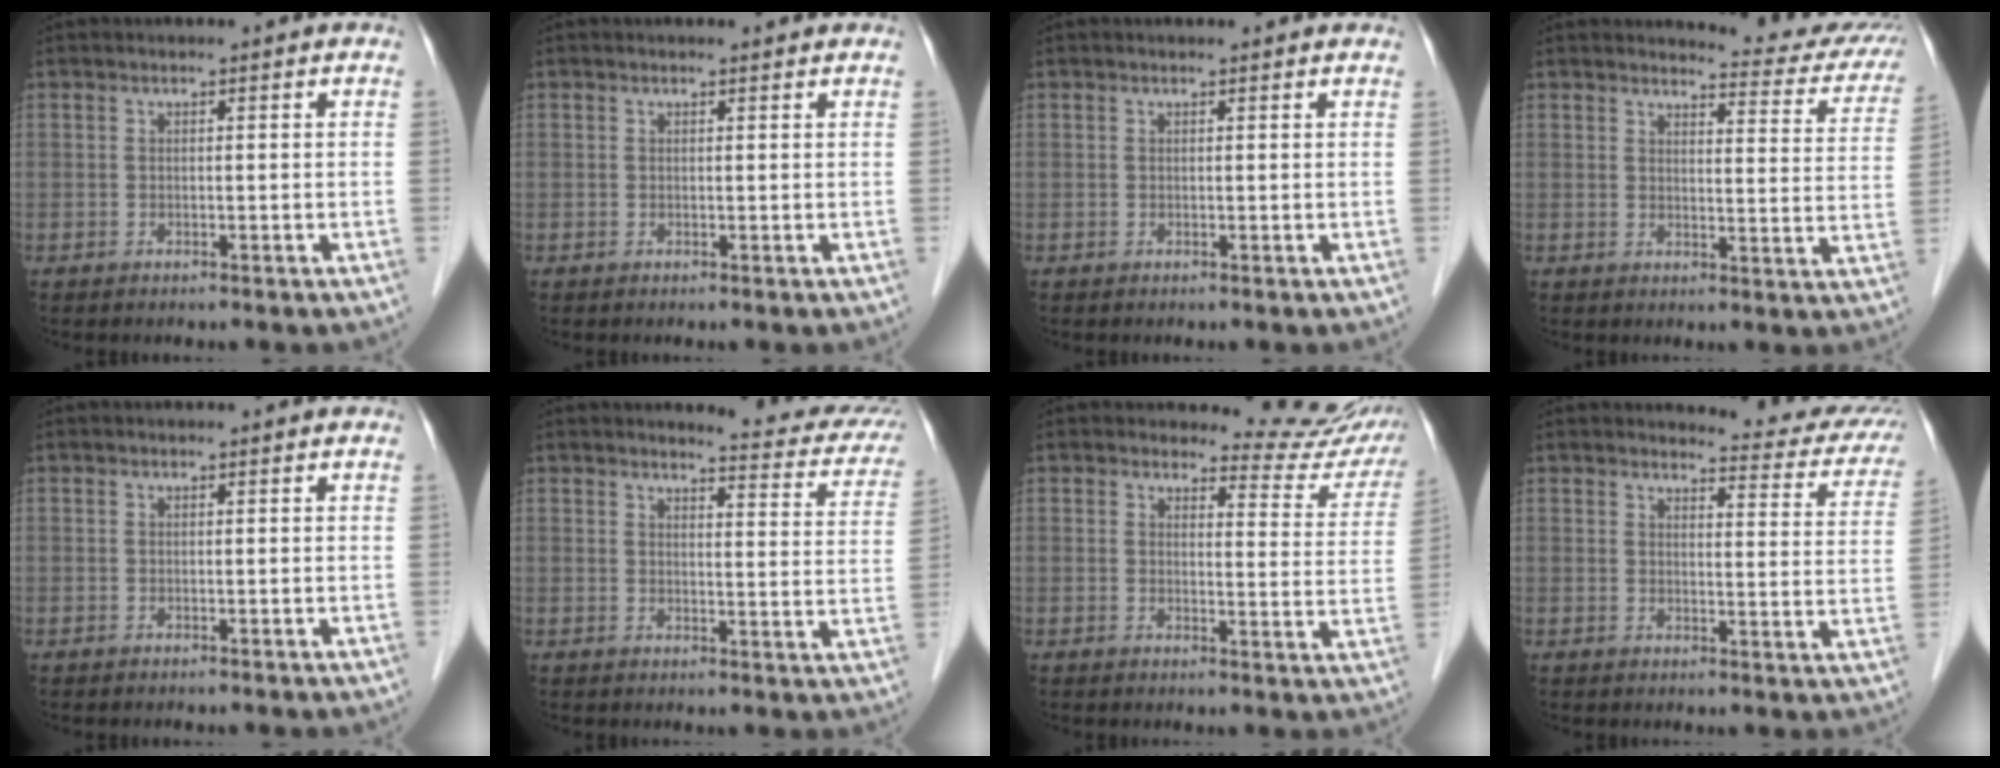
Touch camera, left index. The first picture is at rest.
{"total": 1.0, "force": [1.0, 0.1, 0.1], "torque": [-0.013, 0.001, 0.011]}
{"total": 1.6, "force": [1.6, 0.2, 0.4], "torque": [-0.014, 0.009, 0.015]}
{"total": 12.4, "force": [12.0, 1.8, 2.3], "torque": [-0.003, -0.056, 0.111]}
{"total": 0.0}
{"total": 11.1, "force": [10.5, 1.8, 2.9], "torque": [-0.014, -0.041, 0.094]}
{"total": 11.2, "force": [11.0, 2.1, 0.2], "torque": [0.026, -0.065, 0.097]}
{"total": 12.0, "force": [11.5, 2.0, 2.5], "torque": [-0.004, -0.051, 0.103]}